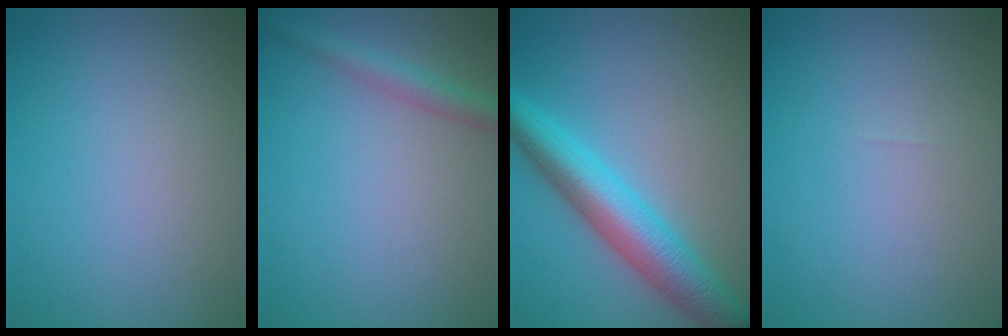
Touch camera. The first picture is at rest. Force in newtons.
{"total": 2.4, "press": 2.4, "slide": 0.1}
{"total": 6.4, "press": 6.4, "slide": 0.1}
{"total": 0.0}